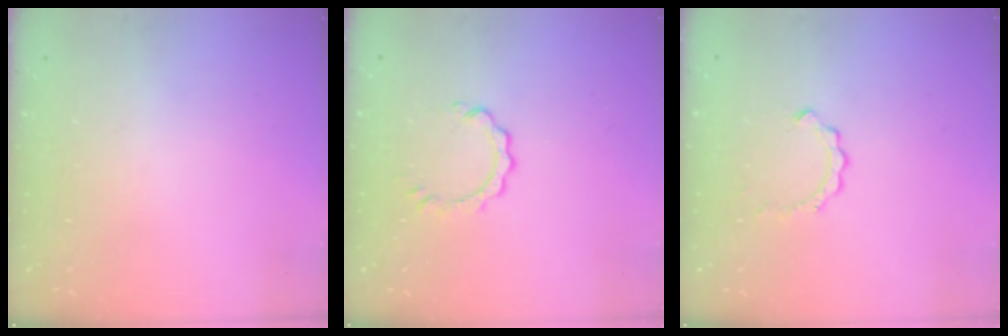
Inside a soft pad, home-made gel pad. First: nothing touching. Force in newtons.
{"total": 4.1, "press": 4.1, "slide": 0.5}
{"total": 2.6, "press": 2.6, "slide": 0.3}